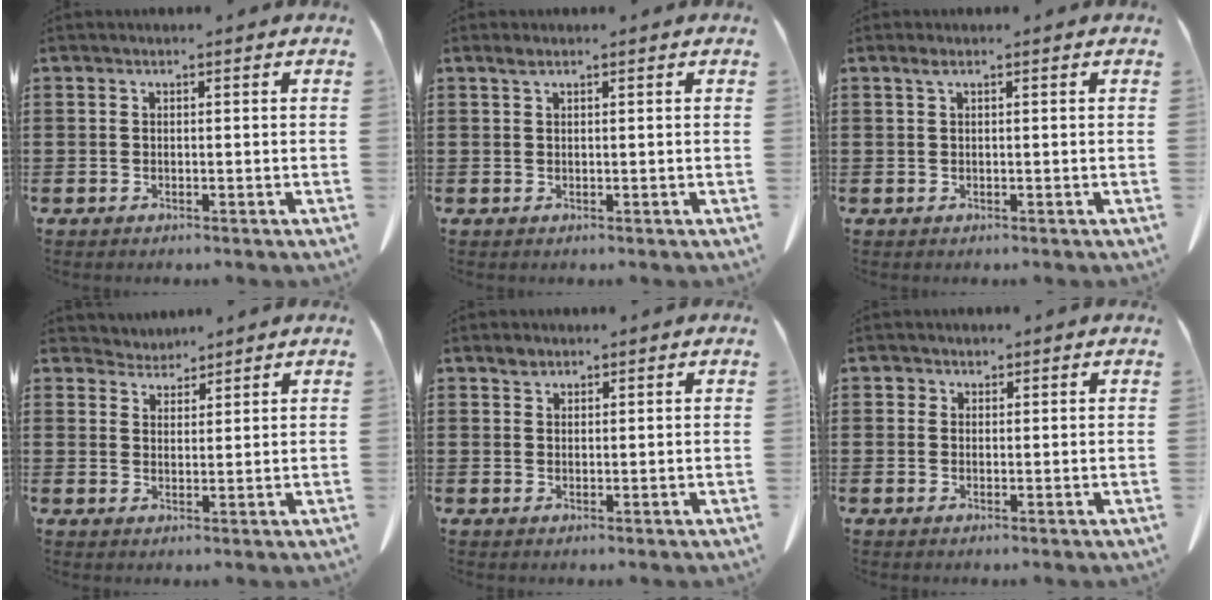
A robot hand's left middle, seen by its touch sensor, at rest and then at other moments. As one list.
[{"total": 0.9, "force": [0.5, 0.2, 0.7], "torque": [-0.016, 0.002, 0.009]}, {"total": 1.1, "force": [0.4, 0.2, 1.0], "torque": [-0.020, 0.003, 0.006]}, {"total": 3.0, "force": [2.9, 0.6, -0.4], "torque": [-0.003, -0.010, 0.054]}, {"total": 1.5, "force": [1.1, 0.8, 0.4], "torque": [-0.011, 0.002, 0.022]}, {"total": 1.2, "force": [0.8, 0.9, 0.1], "torque": [0.003, 0.001, 0.014]}]